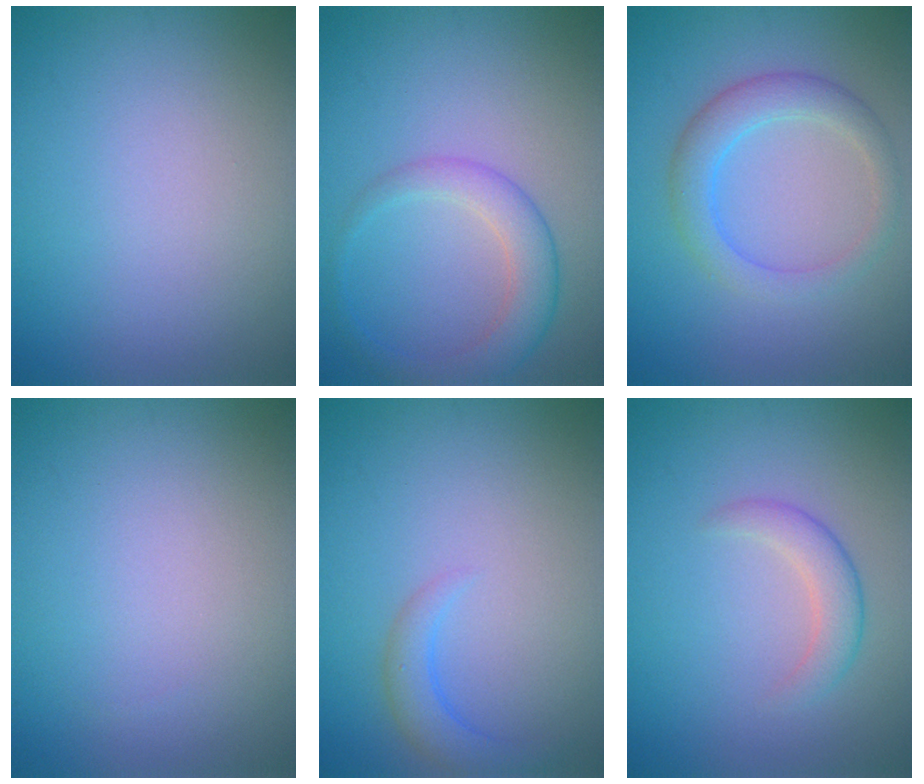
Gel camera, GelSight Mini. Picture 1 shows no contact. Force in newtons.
{"total": 2.9, "press": 2.8, "slide": 0.1}
{"total": 3.5, "press": 3.5, "slide": 0.1}
{"total": 0.0}
{"total": 2.3, "press": 2.3, "slide": 0.3}
{"total": 2.4, "press": 2.4, "slide": 0.2}